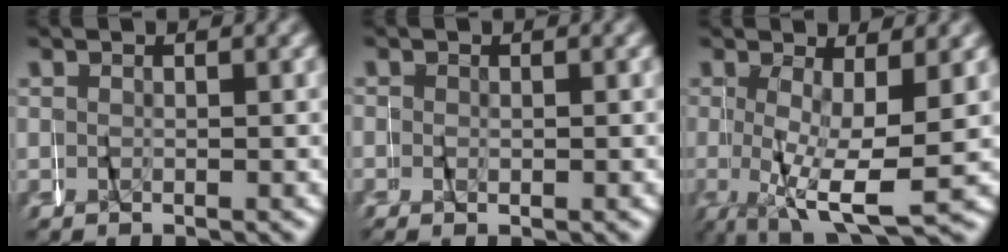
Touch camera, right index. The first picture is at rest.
{"total": 0.7, "force": [0.0, 0.3, 0.6], "torque": [-0.005, 0.001, -0.003]}
{"total": 7.1, "force": [-1.1, 2.4, 6.6], "torque": [-0.122, -0.027, -0.002]}